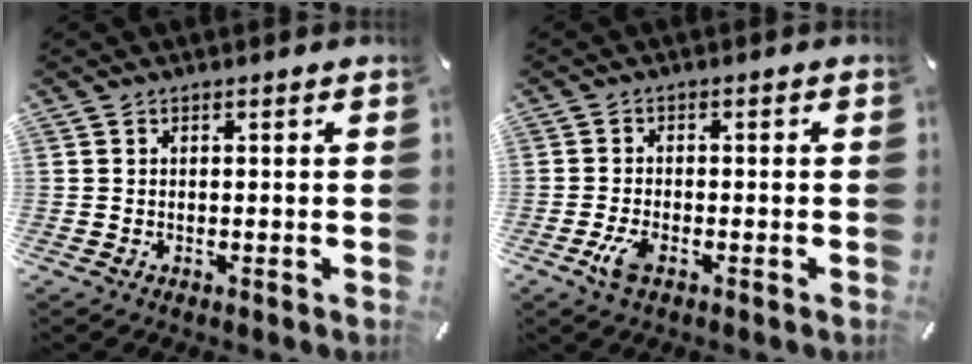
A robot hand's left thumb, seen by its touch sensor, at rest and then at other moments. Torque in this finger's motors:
{"motor_torque": [0.04, 0.06, 0.07, -0.07, 0.00]}